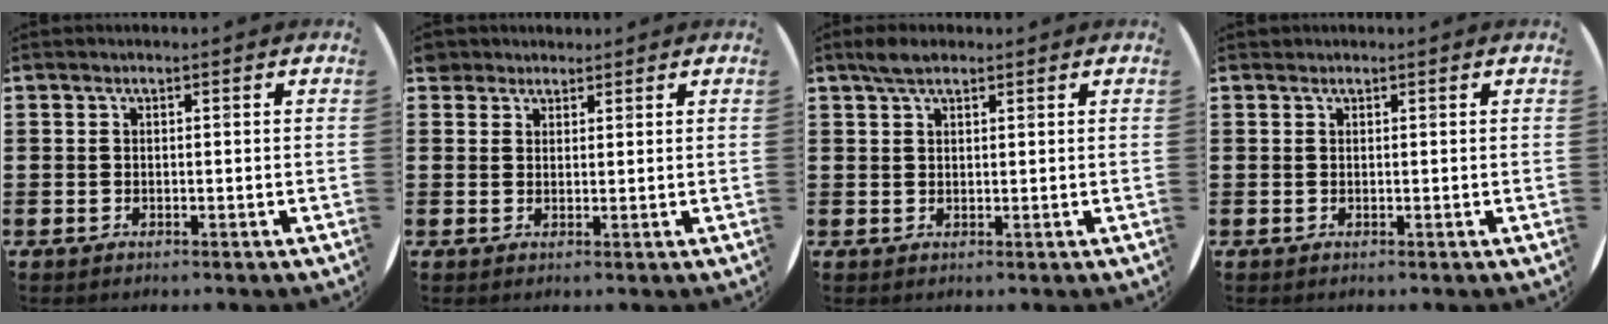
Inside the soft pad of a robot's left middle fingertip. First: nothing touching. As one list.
[{"total": 2.2, "force": [1.9, 1.1, -0.1], "torque": [0.005, 0.002, 0.037]}, {"total": 2.7, "force": [2.1, 1.0, 1.4], "torque": [-0.022, 0.004, 0.036]}, {"total": 0.5, "force": [0.5, 0.2, -0.1], "torque": [0.003, 0.004, 0.009]}]